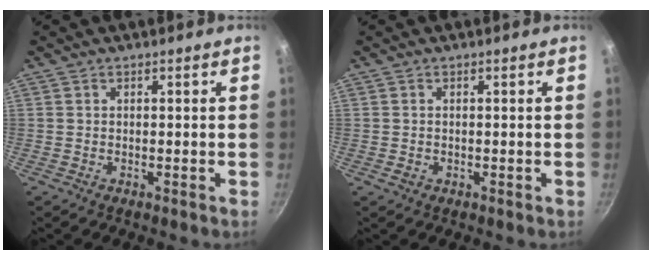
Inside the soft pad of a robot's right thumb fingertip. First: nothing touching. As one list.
[{"total": 0.8, "force": [-0.2, 0.6, 0.5], "torque": [-0.007, 0.000, -0.003]}]